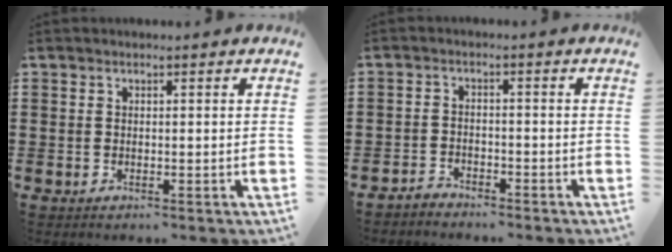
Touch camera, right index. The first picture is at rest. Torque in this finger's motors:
{"motor_torque": [-1.06, 1.08, -0.18, -0.06]}